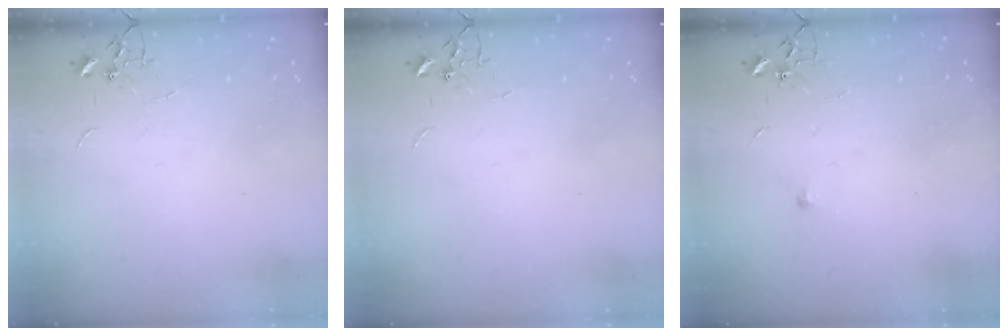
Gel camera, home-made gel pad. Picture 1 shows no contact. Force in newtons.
{"total": 0.0}
{"total": 5.0, "press": 5.0, "slide": 0.7}